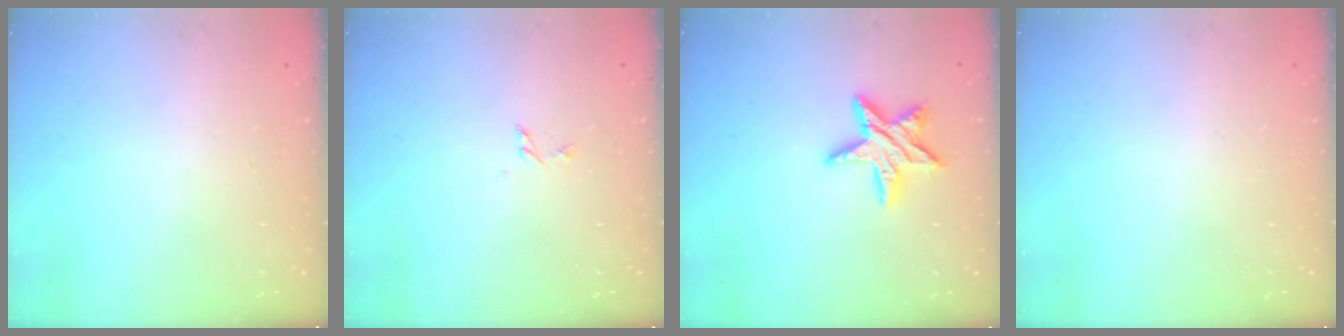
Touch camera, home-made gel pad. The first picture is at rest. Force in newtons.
{"total": 3.3, "press": 3.3, "slide": 0.3}
{"total": 11.0, "press": 10.9, "slide": 0.9}
{"total": 0.0}